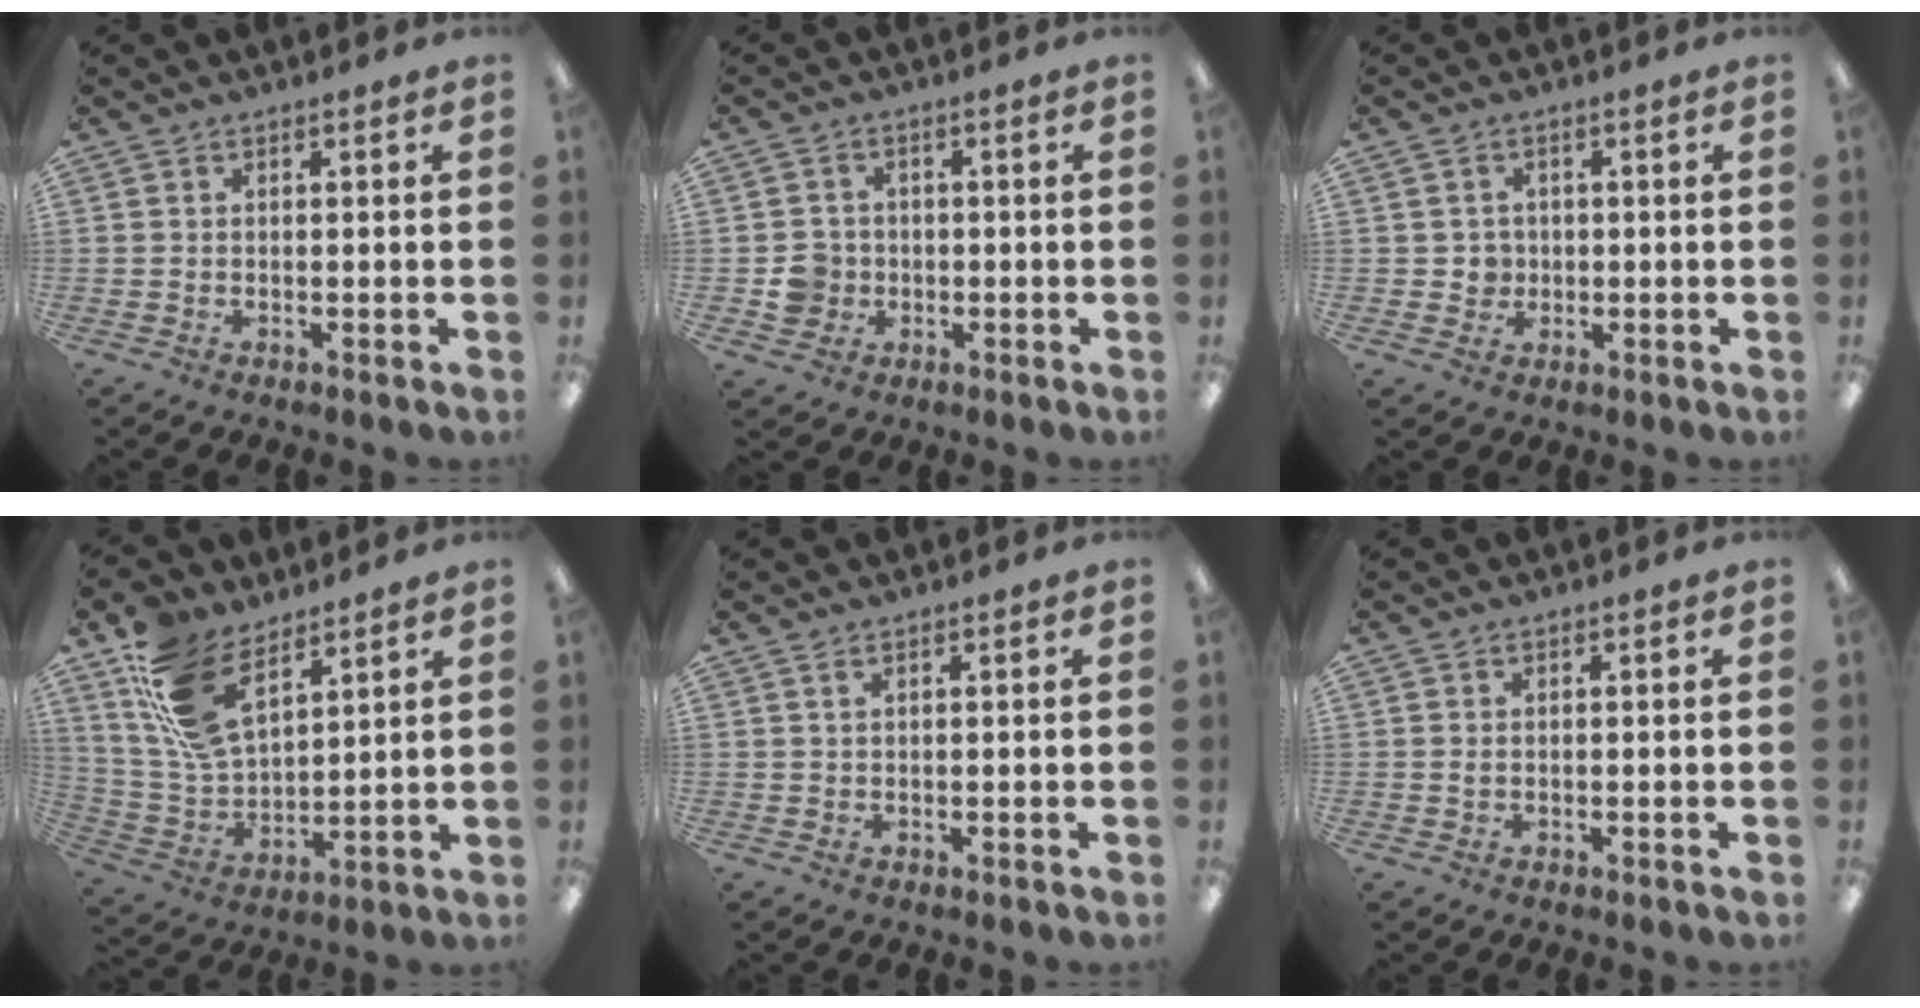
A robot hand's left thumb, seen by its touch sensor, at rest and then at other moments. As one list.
[{"total": 5.5, "force": [-1.0, 5.3, 1.3], "torque": [-0.018, 0.009, -0.018]}, {"total": 3.2, "force": [0.2, 3.2, 0.3], "torque": [-0.005, 0.004, -0.001]}, {"total": 16.2, "force": [9.9, 8.5, 9.6], "torque": [-0.223, -0.026, 0.190]}, {"total": 0.7, "force": [0.4, 0.3, 0.5], "torque": [-0.011, 0.003, 0.008]}, {"total": 0.7, "force": [0.0, 0.5, 0.5], "torque": [-0.010, 0.003, -0.001]}]